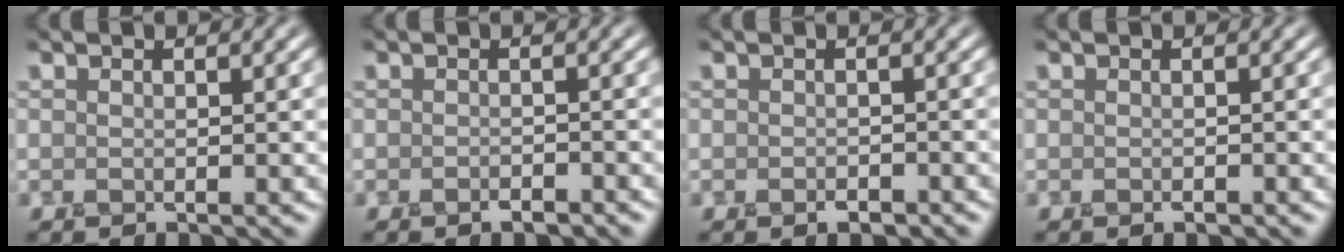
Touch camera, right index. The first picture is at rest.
{"total": 1.1, "force": [-0.8, 0.3, 0.6], "torque": [-0.012, -0.007, -0.014]}
{"total": 1.1, "force": [-0.7, 0.6, 0.7], "torque": [-0.014, -0.009, -0.012]}
{"total": 0.6, "force": [-0.3, 0.2, 0.4], "torque": [-0.009, -0.006, -0.005]}